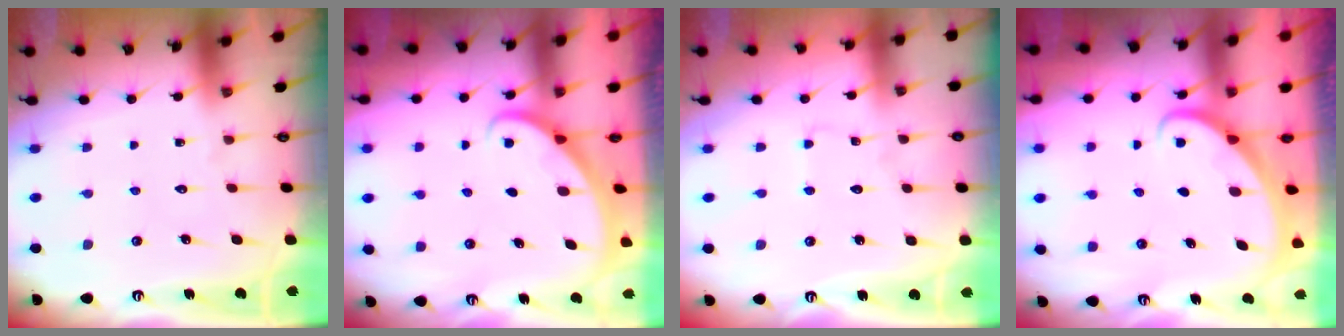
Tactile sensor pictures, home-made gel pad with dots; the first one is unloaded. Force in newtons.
{"total": 2.1, "press": 2.1, "slide": 0.1}
{"total": 1.1, "press": 1.1, "slide": 0.2}
{"total": 2.3, "press": 2.3, "slide": 0.1}